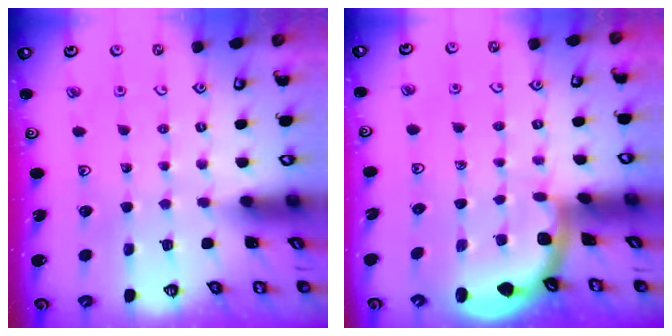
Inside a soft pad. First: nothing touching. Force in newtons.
{"total": 1.9, "press": 1.9, "slide": 0.0}